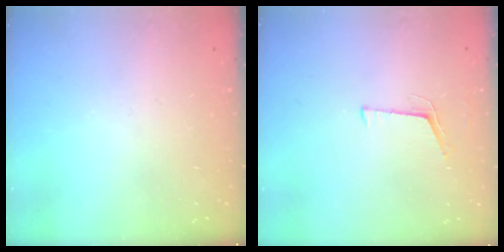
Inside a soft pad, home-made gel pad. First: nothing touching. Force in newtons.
{"total": 4.2, "press": 3.5, "slide": 2.3}